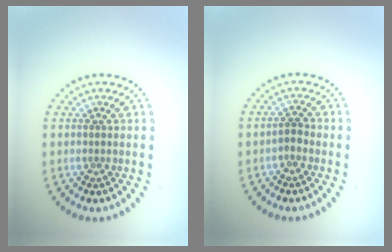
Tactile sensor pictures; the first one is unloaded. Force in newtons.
{"total": 1.2, "press": 0.8, "slide": 0.8}